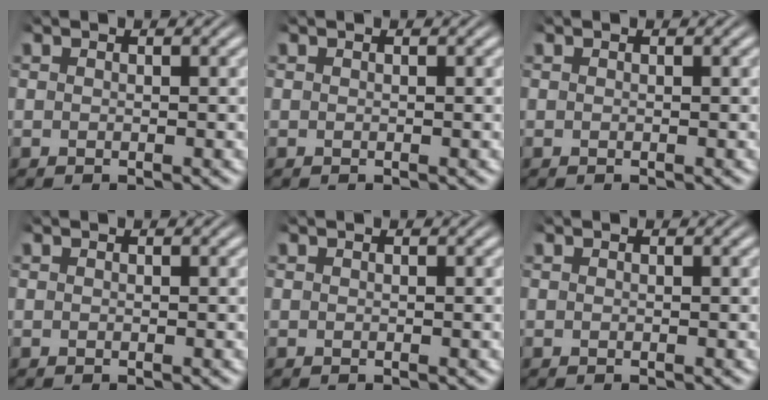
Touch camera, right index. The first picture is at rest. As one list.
[{"total": 0.0}, {"total": 0.0}, {"total": 0.0}, {"total": 0.0}, {"total": 0.0}]